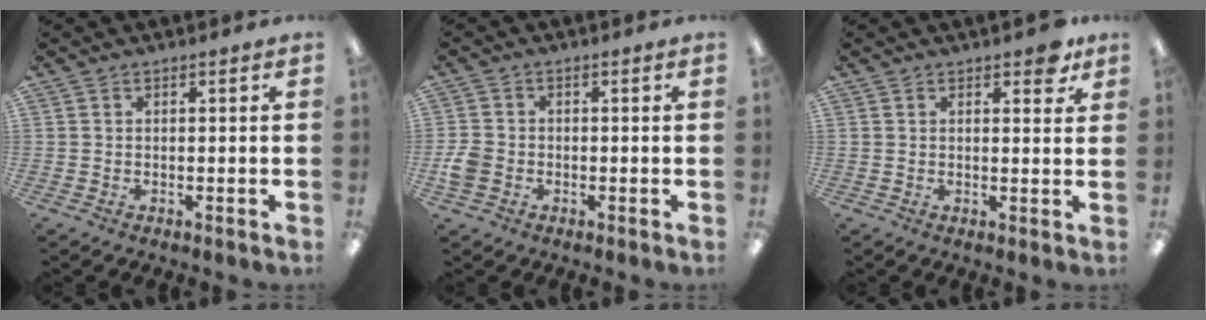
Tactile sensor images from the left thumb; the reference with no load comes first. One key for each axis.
{"total": 4.0, "fx": -1.2, "fy": 3.3, "fz": 2.0, "tx": -0.036, "ty": 0.007, "tz": -0.021}
{"total": 3.8, "fx": 2.6, "fy": 1.8, "fz": 2.1, "tx": -0.015, "ty": -0.008, "tz": 0.040}